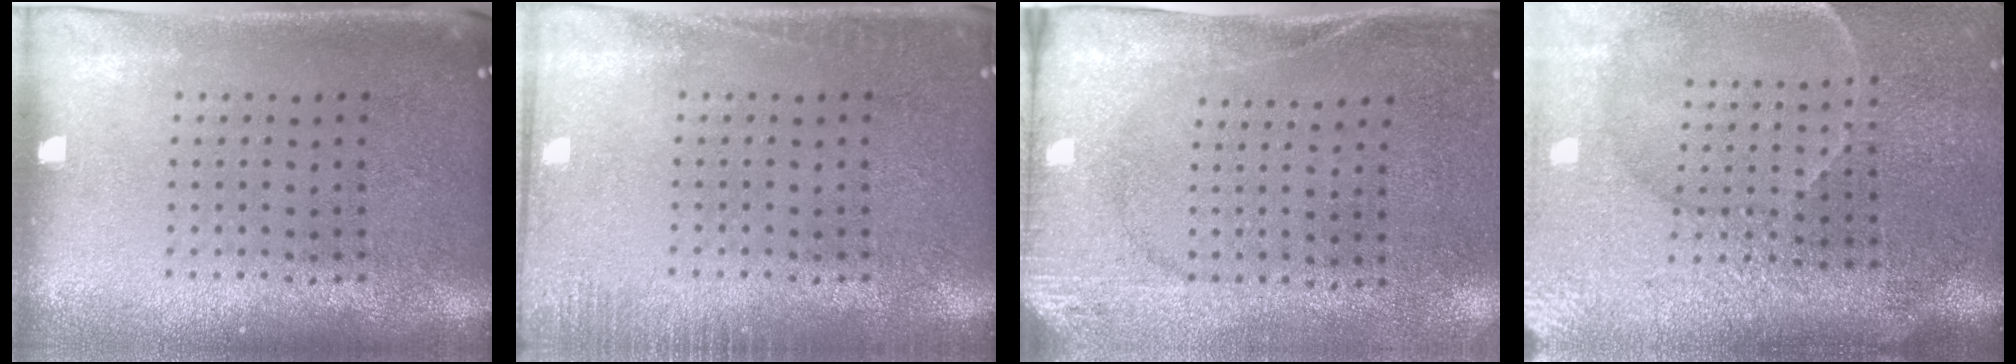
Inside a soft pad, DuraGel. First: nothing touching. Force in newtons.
{"total": 1.6, "press": 1.6, "slide": 0.4}
{"total": 2.7, "press": 2.0, "slide": 1.7}
{"total": 4.3, "press": 3.9, "slide": 1.9}